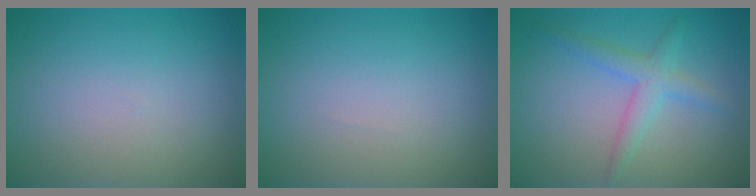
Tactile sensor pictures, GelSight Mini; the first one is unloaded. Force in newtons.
{"total": 0.0}
{"total": 2.7, "press": 2.7, "slide": 0.0}